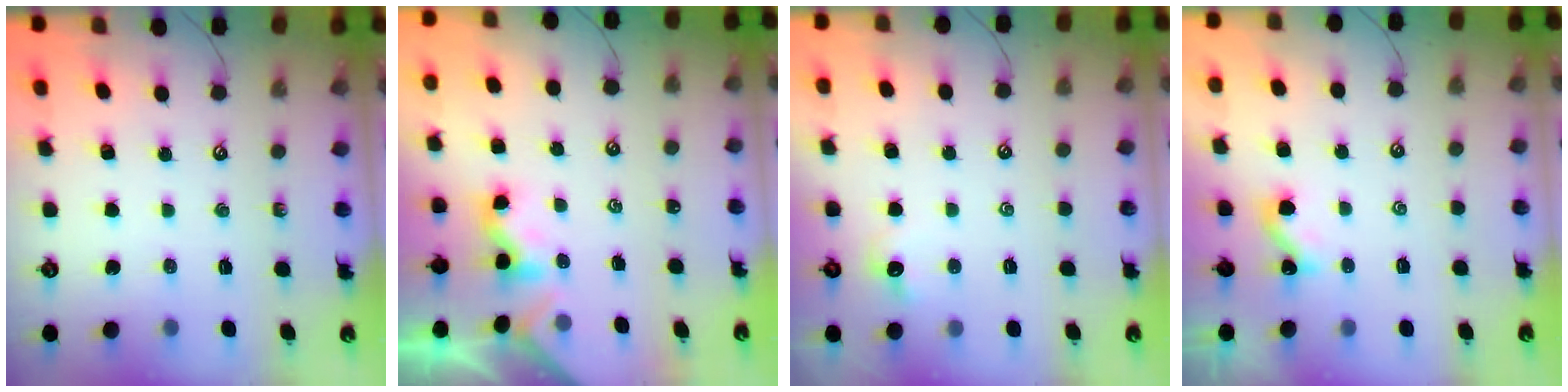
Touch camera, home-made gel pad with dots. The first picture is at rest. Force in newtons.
{"total": 1.7, "press": 1.7, "slide": 0.5}
{"total": 0.9, "press": 0.6, "slide": 0.6}
{"total": 2.5, "press": 2.5, "slide": 0.3}